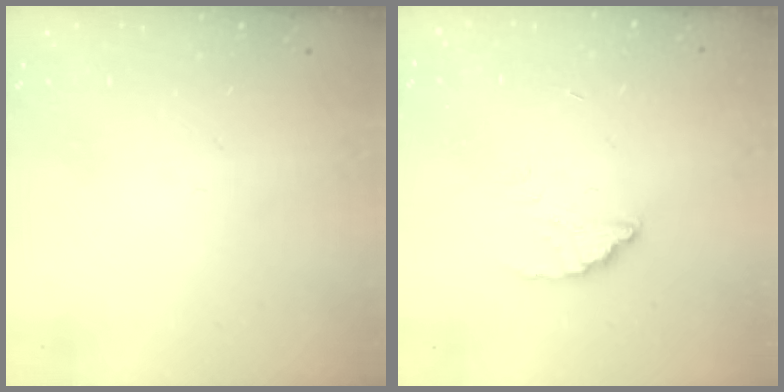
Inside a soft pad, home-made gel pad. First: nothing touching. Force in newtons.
{"total": 2.4, "press": 2.4, "slide": 0.0}